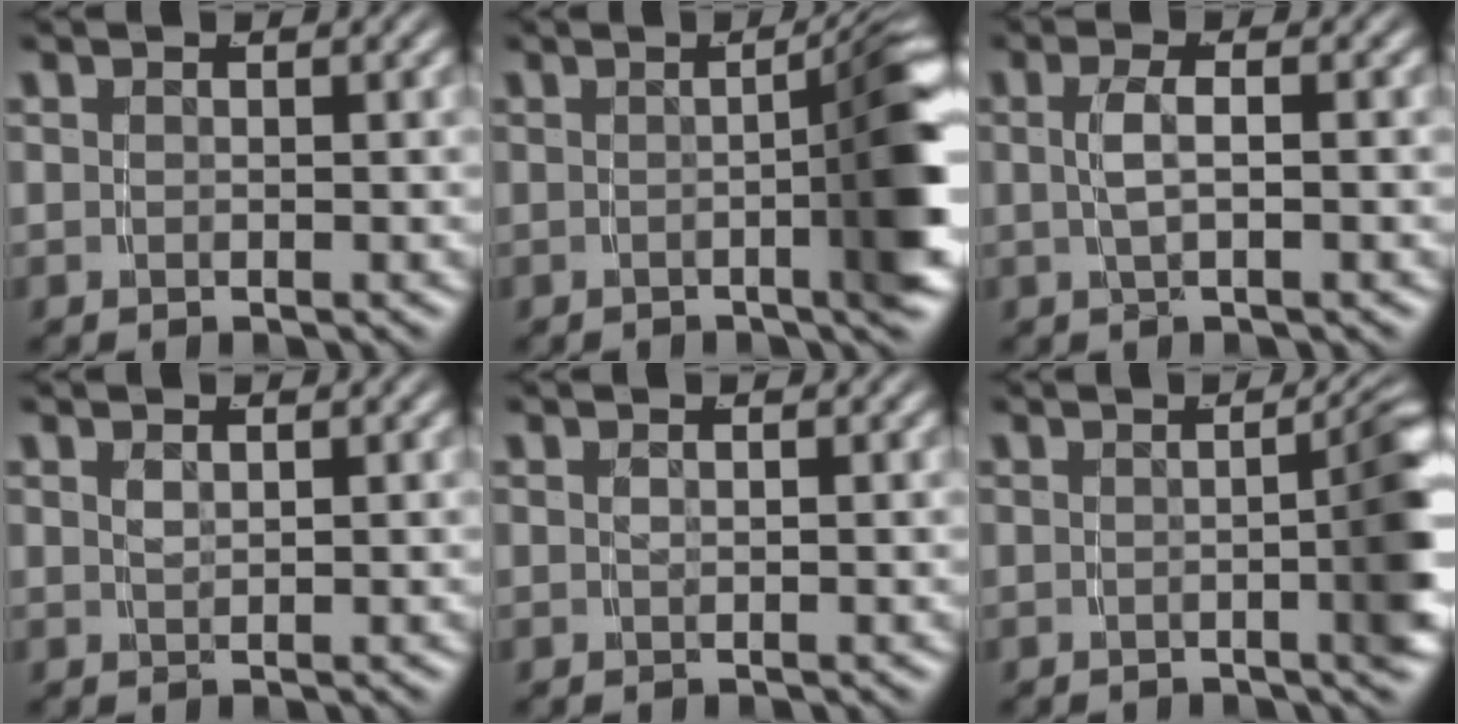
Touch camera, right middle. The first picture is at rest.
{"total": 7.2, "force": [-0.4, 1.2, 7.0], "torque": [-0.068, 0.016, -0.017]}
{"total": 1.9, "force": [-0.3, -0.2, 1.9], "torque": [-0.039, 0.000, 0.001]}
{"total": 0.7, "force": [0.3, -0.5, 0.5], "torque": [-0.005, -0.002, 0.013]}
{"total": 0.5, "force": [-0.1, -0.5, 0.1], "torque": [-0.001, -0.002, 0.005]}
{"total": 5.4, "force": [-0.5, 1.0, 5.3], "torque": [-0.048, 0.014, -0.017]}